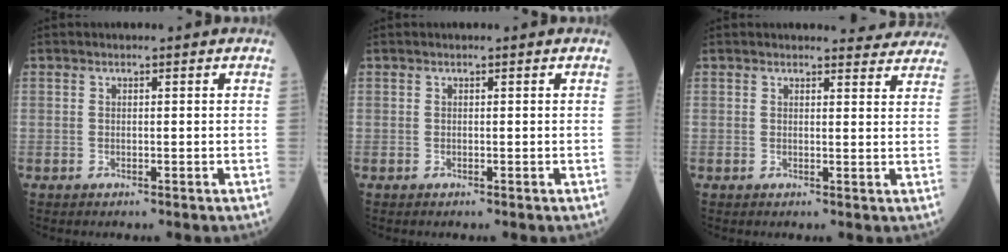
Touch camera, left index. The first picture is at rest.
{"total": 0.0}
{"total": 6.8, "force": [6.6, 1.2, 0.7], "torque": [0.008, -0.012, 0.050]}